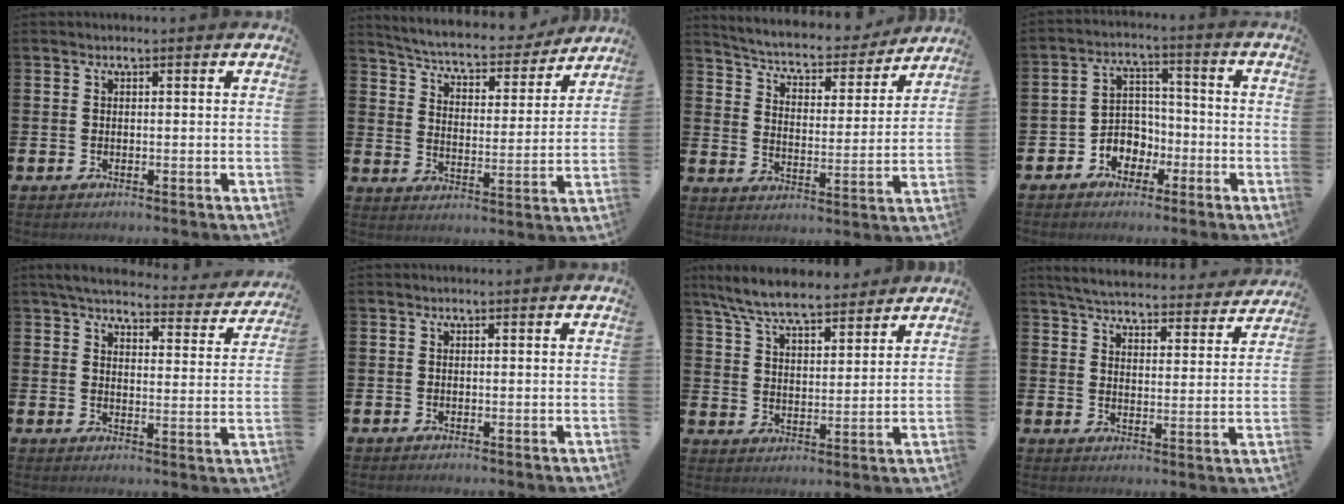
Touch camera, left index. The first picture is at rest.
{"total": 5.7, "force": [5.5, 1.1, 1.4], "torque": [-0.052, -0.045, 0.088]}
{"total": 5.7, "force": [5.4, 1.4, 1.3], "torque": [-0.051, -0.046, 0.085]}
{"total": 4.1, "force": [-1.9, 3.6, 0.6], "torque": [-0.032, 0.003, -0.043]}
{"total": 4.6, "force": [4.2, 1.0, 1.5], "torque": [-0.048, -0.031, 0.069]}
{"total": 0.0}
{"total": 8.0, "force": [7.3, 1.5, 2.8], "torque": [-0.088, -0.029, 0.134]}
{"total": 5.2, "force": [5.1, 0.6, 1.1], "torque": [-0.040, -0.038, 0.086]}